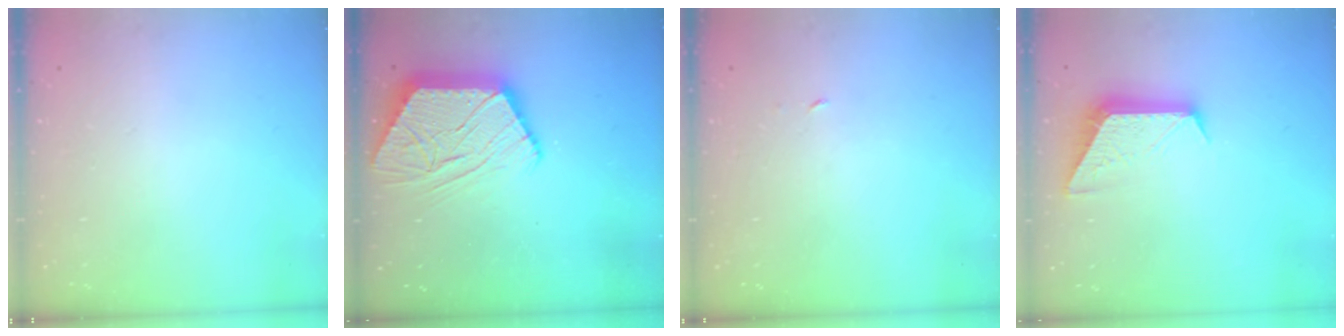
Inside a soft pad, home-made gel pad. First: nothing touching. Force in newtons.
{"total": 15.1, "press": 15.1, "slide": 1.0}
{"total": 1.8, "press": 1.8, "slide": 0.1}
{"total": 9.8, "press": 9.8, "slide": 0.6}